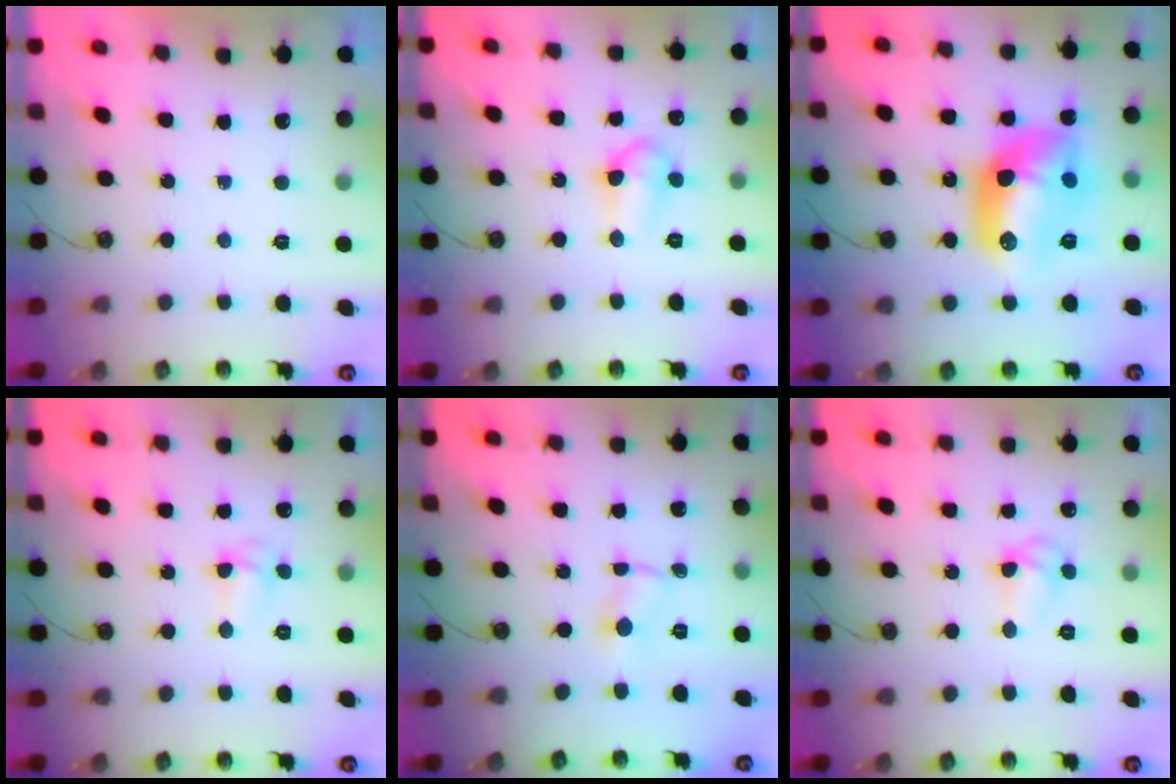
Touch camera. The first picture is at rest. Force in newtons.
{"total": 7.4, "press": 7.3, "slide": 1.3}
{"total": 14.8, "press": 14.8, "slide": 1.1}
{"total": 4.8, "press": 4.6, "slide": 1.3}
{"total": 1.1, "press": 1.1, "slide": 0.2}
{"total": 5.8, "press": 5.8, "slide": 0.4}